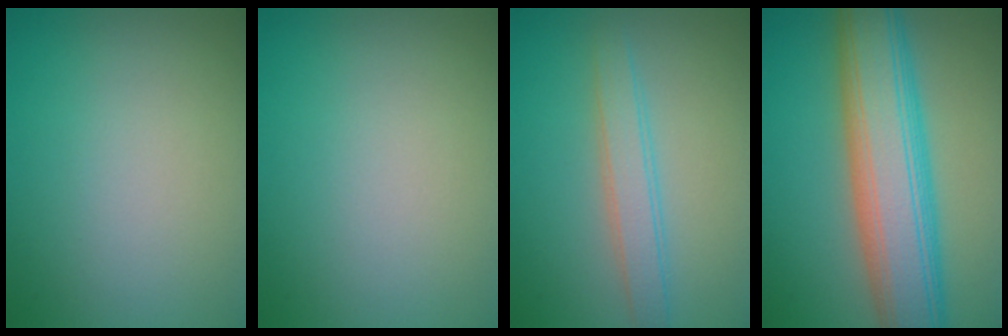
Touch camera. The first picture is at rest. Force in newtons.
{"total": 0.0}
{"total": 2.8, "press": 2.7, "slide": 0.1}
{"total": 10.3, "press": 10.2, "slide": 0.7}